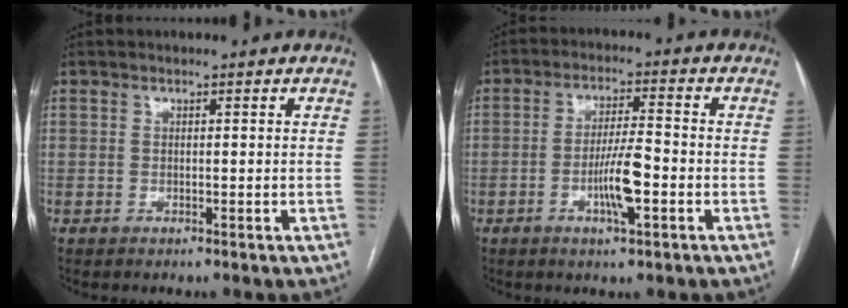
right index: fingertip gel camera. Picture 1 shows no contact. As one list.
[{"total": 6.8, "force": [-2.3, 0.7, 6.3], "torque": [-0.121, -0.001, -0.041]}]